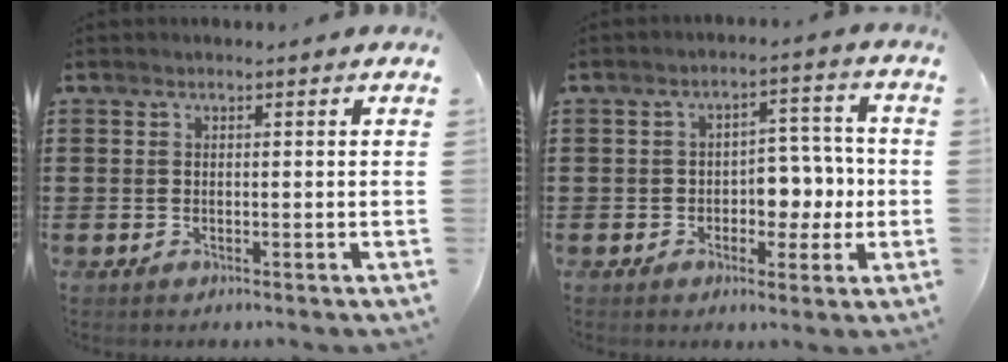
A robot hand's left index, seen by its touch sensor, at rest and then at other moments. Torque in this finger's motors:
{"motor_torque": [0.25, 0.03, 0.16, 0.06]}